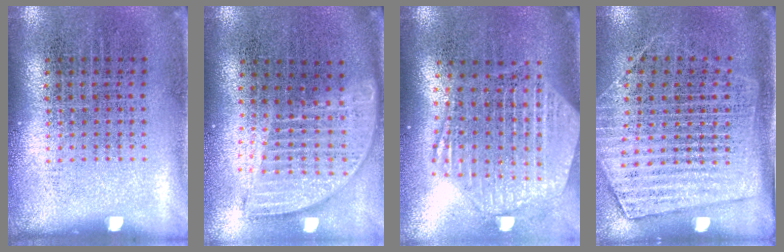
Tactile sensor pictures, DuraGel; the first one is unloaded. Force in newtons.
{"total": 1.8, "press": 1.5, "slide": 1.0}
{"total": 2.7, "press": 2.2, "slide": 1.6}
{"total": 1.8, "press": 1.5, "slide": 1.0}